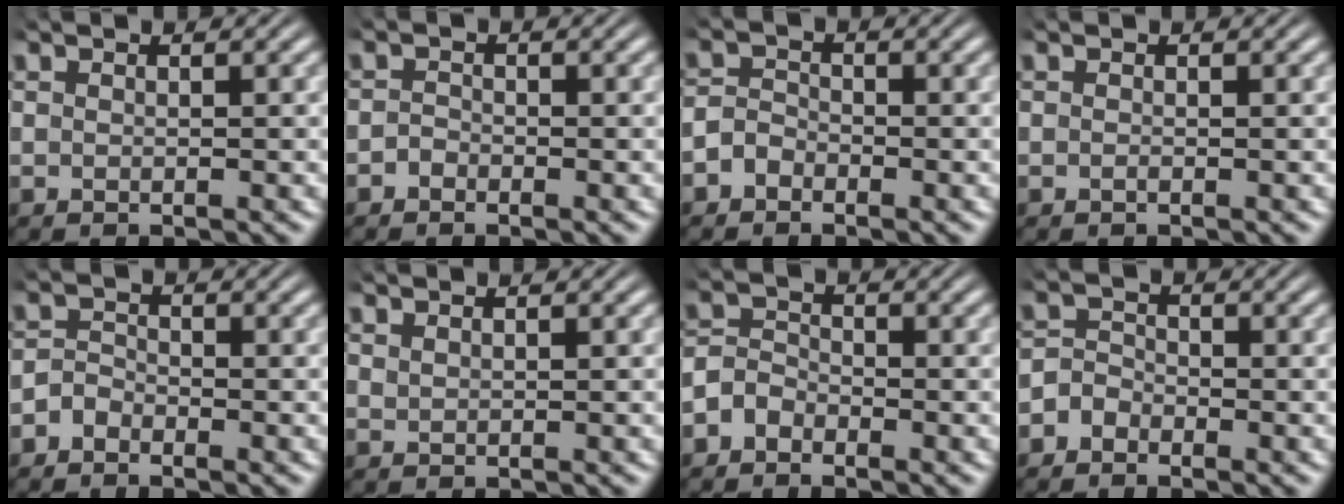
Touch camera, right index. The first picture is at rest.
{"total": 1.0, "force": [-1.0, 0.3, -0.2], "torque": [0.003, -0.011, -0.016]}
{"total": 2.3, "force": [-1.5, 1.7, 0.5], "torque": [-0.012, -0.010, -0.027]}
{"total": 0.0}
{"total": 2.1, "force": [-1.6, 1.4, 0.4], "torque": [-0.008, -0.009, -0.031]}
{"total": 0.7, "force": [0.6, -0.4, 0.0], "torque": [0.004, -0.002, 0.019]}
{"total": 3.3, "force": [-1.8, 2.6, 1.0], "torque": [-0.025, -0.013, -0.031]}
{"total": 2.8, "force": [-1.7, 2.1, 0.6], "torque": [-0.012, -0.009, -0.033]}